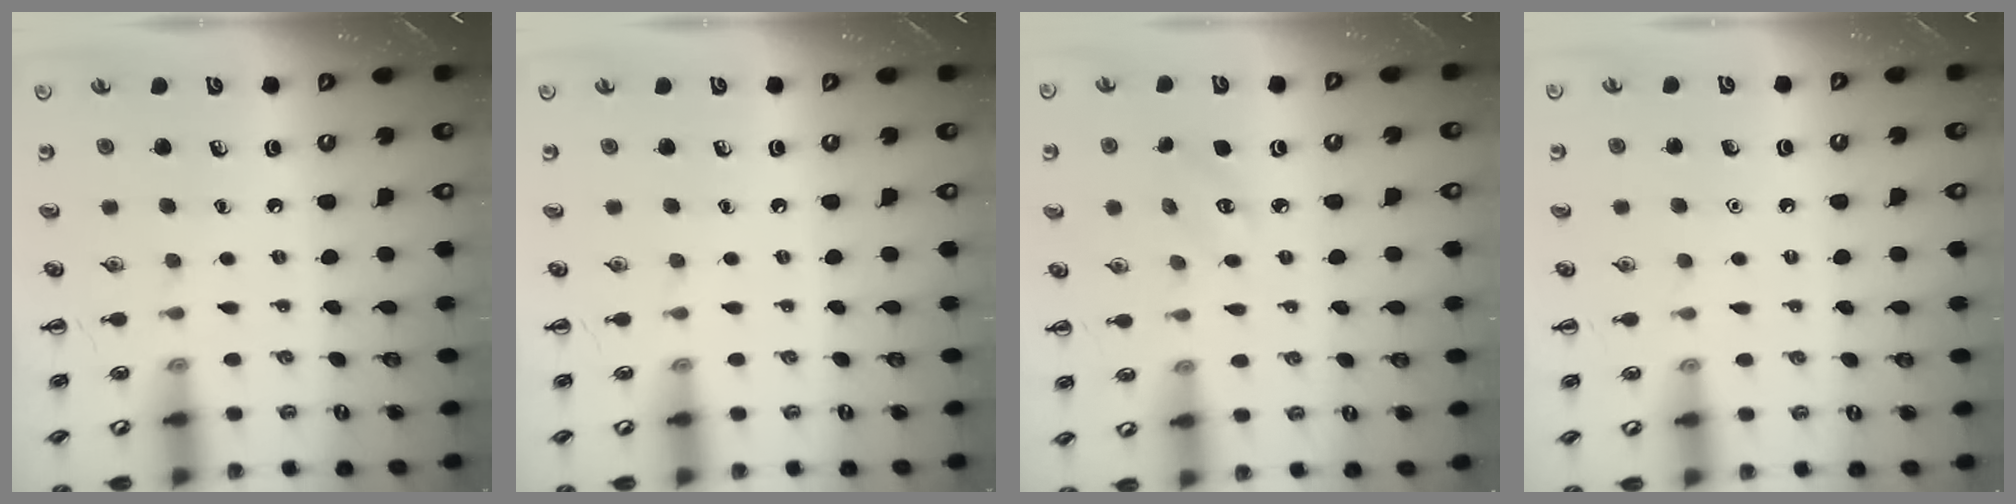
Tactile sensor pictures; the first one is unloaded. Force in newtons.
{"total": 0.0}
{"total": 3.3, "press": 3.2, "slide": 0.8}
{"total": 1.5, "press": 1.5, "slide": 0.1}